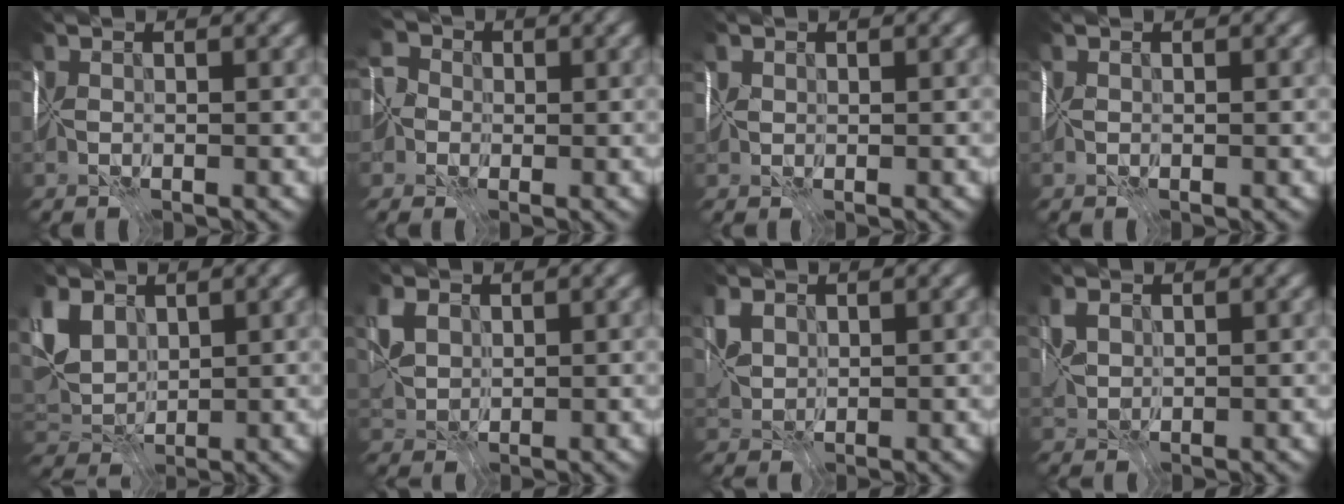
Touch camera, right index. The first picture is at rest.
{"total": 5.2, "force": [-0.9, 4.5, 2.5], "torque": [-0.033, 0.010, -0.049]}
{"total": 0.7, "force": [0.7, 0.3, -0.1], "torque": [0.003, 0.001, 0.013]}
{"total": 0.0}
{"total": 4.5, "force": [2.2, 2.9, 2.5], "torque": [-0.070, 0.000, 0.045]}
{"total": 2.6, "force": [1.4, 1.6, 1.4], "torque": [-0.039, 0.004, 0.027]}
{"total": 1.8, "force": [1.3, 0.9, 0.8], "torque": [-0.015, -0.003, 0.026]}
{"total": 1.4, "force": [1.0, 0.6, 0.7], "torque": [-0.014, -0.001, 0.021]}